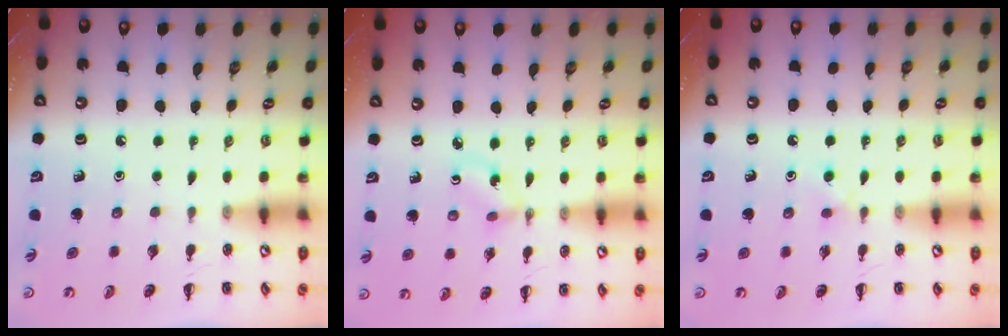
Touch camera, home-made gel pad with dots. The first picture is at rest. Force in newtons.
{"total": 1.4, "press": 1.3, "slide": 0.6}
{"total": 2.8, "press": 2.6, "slide": 1.1}